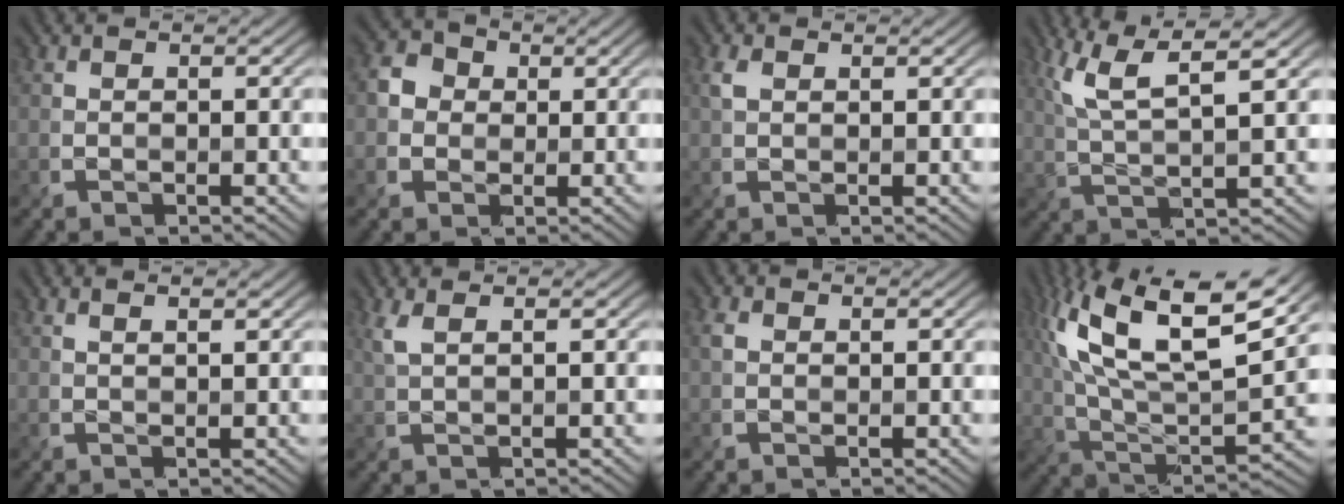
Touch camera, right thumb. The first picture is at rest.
{"total": 3.4, "force": [0.1, 3.2, 1.2], "torque": [-0.032, 0.004, -0.006]}
{"total": 1.5, "force": [0.6, 0.9, 1.1], "torque": [-0.033, 0.002, 0.014]}
{"total": 8.1, "force": [4.0, 1.9, 6.7], "torque": [-0.144, 0.009, 0.082]}
{"total": 2.0, "force": [1.3, 0.6, 1.4], "torque": [-0.013, 0.000, 0.012]}
{"total": 2.5, "force": [1.2, 0.7, 2.0], "torque": [-0.038, 0.007, 0.026]}
{"total": 1.4, "force": [0.3, 1.1, 0.9], "torque": [-0.026, -0.001, 0.008]}
{"total": 16.2, "force": [7.2, 6.0, 13.2], "torque": [-0.293, 0.008, 0.138]}